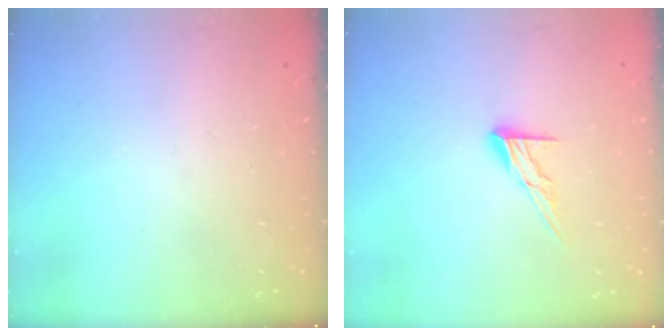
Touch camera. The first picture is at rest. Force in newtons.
{"total": 7.3, "press": 7.3, "slide": 0.3}